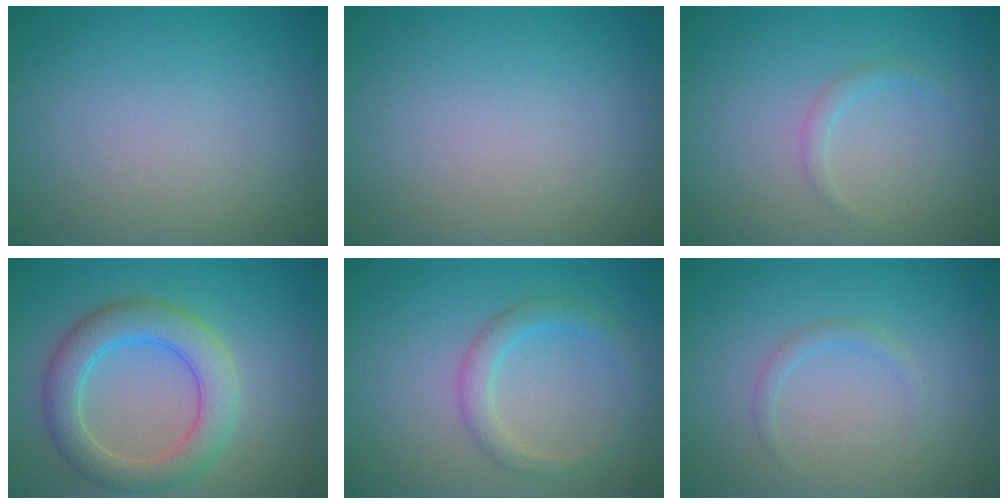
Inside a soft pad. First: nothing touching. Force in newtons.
{"total": 0.0}
{"total": 0.9, "press": 0.9, "slide": 0.1}
{"total": 5.5, "press": 5.5, "slide": 0.3}
{"total": 2.4, "press": 2.4, "slide": 0.1}
{"total": 1.0, "press": 1.0, "slide": 0.0}